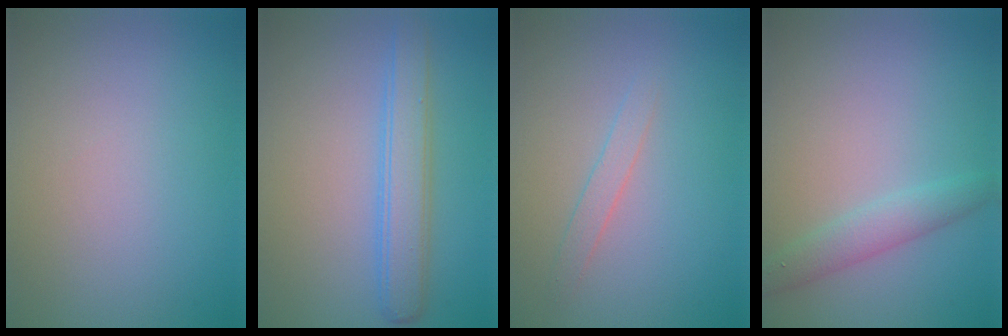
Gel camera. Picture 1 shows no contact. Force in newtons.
{"total": 3.7, "press": 3.7, "slide": 0.1}
{"total": 1.2, "press": 1.2, "slide": 0.1}
{"total": 2.3, "press": 2.3, "slide": 0.0}